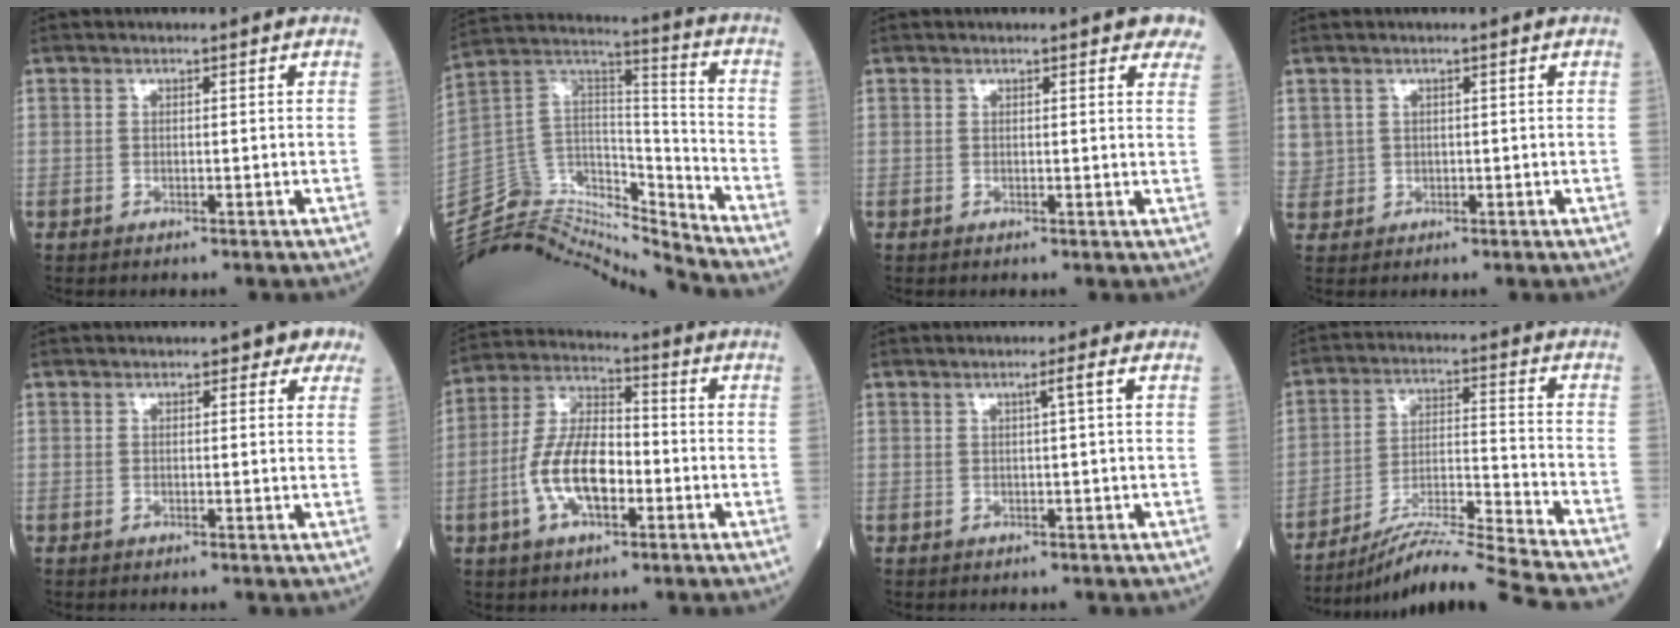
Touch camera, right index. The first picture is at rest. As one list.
[{"total": 18.0, "force": [-17.8, 2.1, 1.5], "torque": [-0.025, 0.083, -0.309]}, {"total": 5.2, "force": [3.9, 1.2, 3.2], "torque": [-0.030, 0.002, 0.028]}, {"total": 2.7, "force": [1.1, 2.5, 0.3], "torque": [0.002, 0.007, 0.025]}, {"total": 3.1, "force": [1.8, 1.6, 1.9], "torque": [-0.007, 0.009, 0.011]}, {"total": 11.5, "force": [-3.1, 4.9, 9.9], "torque": [-0.203, 0.017, -0.062]}, {"total": 1.7, "force": [0.4, -0.6, 1.5], "torque": [-0.026, -0.001, 0.008]}, {"total": 18.9, "force": [-17.3, -2.6, 7.1], "torque": [-0.113, -0.020, -0.279]}]